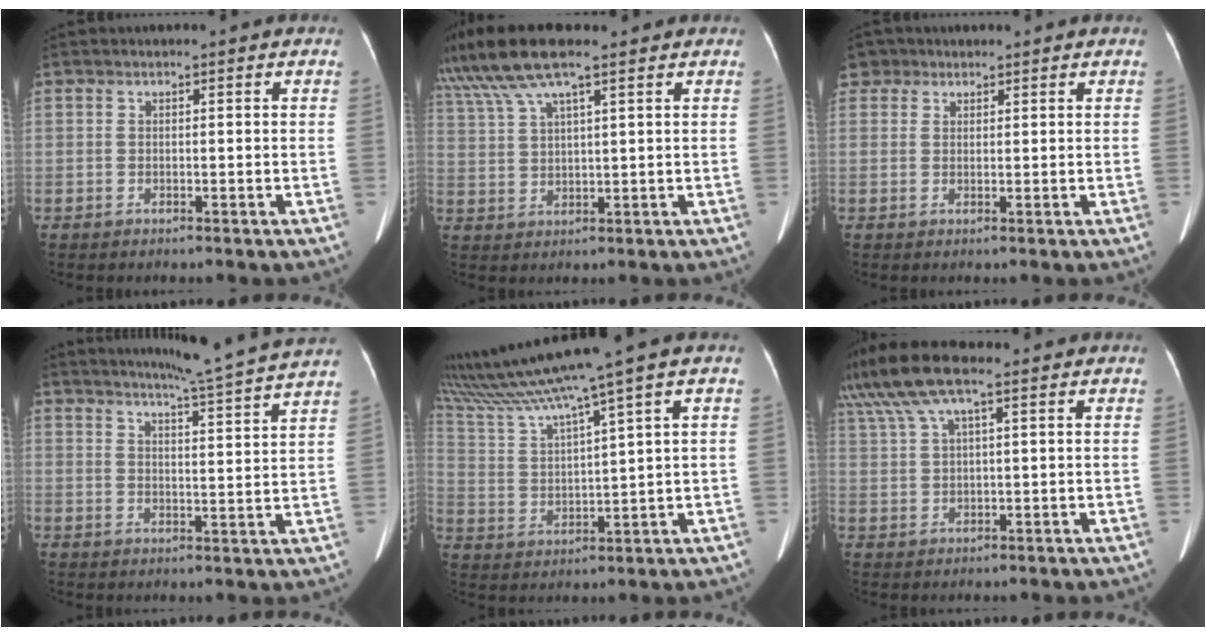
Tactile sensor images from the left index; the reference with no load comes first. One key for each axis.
{"total": 10.4, "fx": 7.9, "fy": 1.1, "fz": 6.7, "tx": -0.138, "ty": 0.032, "tz": 0.149}
{"total": 3.0, "fx": 1.7, "fy": 2.5, "fz": 0.1, "tx": 0.000, "ty": 0.019, "tz": 0.028}
{"total": 12.9, "fx": 11.8, "fy": -2.2, "fz": 4.8, "tx": -0.086, "ty": -0.031, "tz": 0.149}
{"total": 13.7, "fx": 10.6, "fy": -2.3, "fz": 8.4, "tx": -0.158, "ty": 0.009, "tz": 0.196}
{"total": 9.8, "fx": 6.8, "fy": 1.9, "fz": 6.7, "tx": -0.144, "ty": 0.043, "tz": 0.130}